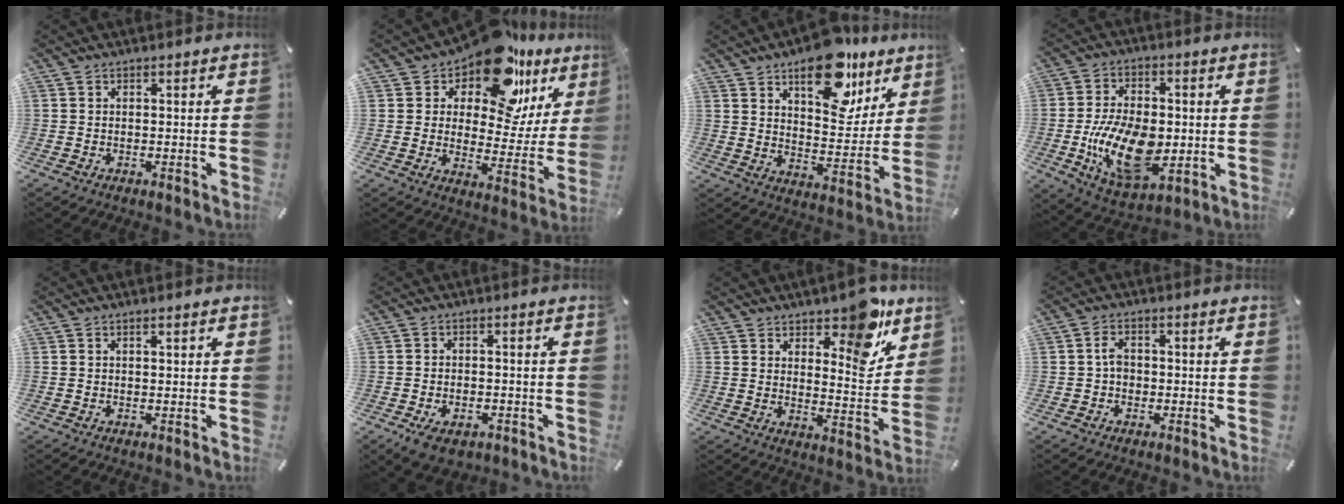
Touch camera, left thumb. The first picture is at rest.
{"total": 17.0, "force": [12.1, 8.5, 8.4], "torque": [-0.130, -0.090, 0.210]}
{"total": 19.3, "force": [12.4, 9.8, 11.0], "torque": [-0.130, -0.078, 0.207]}
{"total": 17.8, "force": [-2.9, 10.8, 13.9], "torque": [-0.276, -0.001, -0.050]}
{"total": 0.7, "force": [0.3, 0.1, 0.6], "torque": [-0.010, 0.001, 0.005]}
{"total": 5.1, "force": [-2.5, 3.4, 3.0], "torque": [-0.050, 0.008, -0.046]}
{"total": 12.9, "force": [9.0, 5.9, 7.1], "torque": [-0.070, -0.077, 0.154]}
{"total": 3.0, "force": [-0.2, 2.2, 2.1], "torque": [-0.039, 0.006, -0.005]}